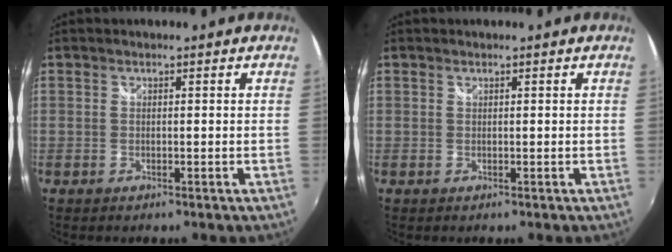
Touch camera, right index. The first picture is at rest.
{"total": 0.0}